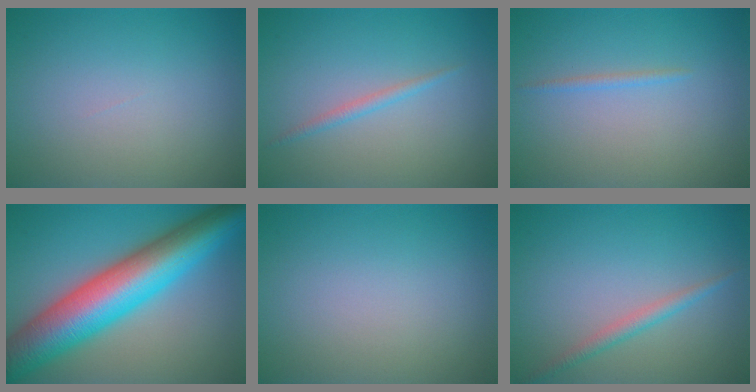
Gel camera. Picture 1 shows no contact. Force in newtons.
{"total": 1.0, "press": 1.0, "slide": 0.0}
{"total": 0.7, "press": 0.7, "slide": 0.1}
{"total": 12.8, "press": 12.8, "slide": 0.2}
{"total": 0.0}
{"total": 1.6, "press": 1.6, "slide": 0.1}